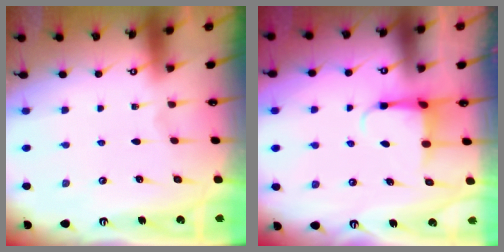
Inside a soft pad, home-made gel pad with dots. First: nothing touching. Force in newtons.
{"total": 3.9, "press": 3.8, "slide": 0.6}